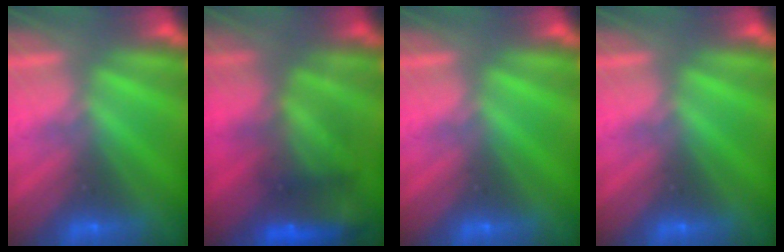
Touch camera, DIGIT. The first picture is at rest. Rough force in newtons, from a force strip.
{"total": 7.5}
{"total": 0.0}
{"total": 0.0}